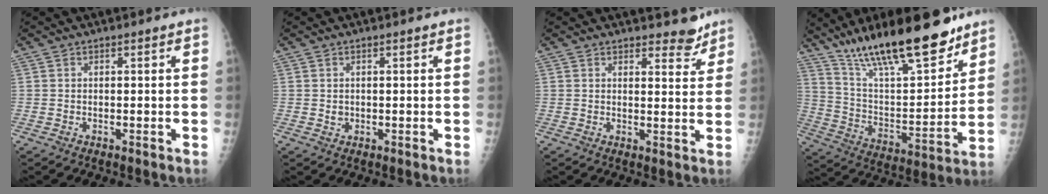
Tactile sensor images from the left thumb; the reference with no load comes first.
{"total": 1.0, "force": [0.2, 0.9, 0.5], "torque": [-0.005, -0.001, 0.007]}
{"total": 4.2, "force": [3.7, 1.6, 1.2], "torque": [0.004, -0.030, 0.046]}
{"total": 25.5, "force": [18.6, 6.9, 16.0], "torque": [-0.233, -0.077, 0.315]}